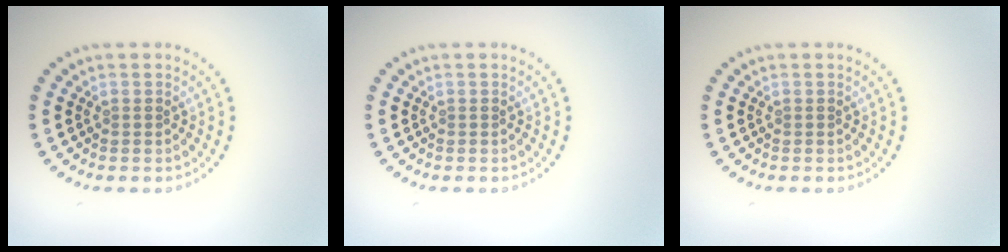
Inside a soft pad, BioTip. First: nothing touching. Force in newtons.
{"total": 0.0}
{"total": 0.0}